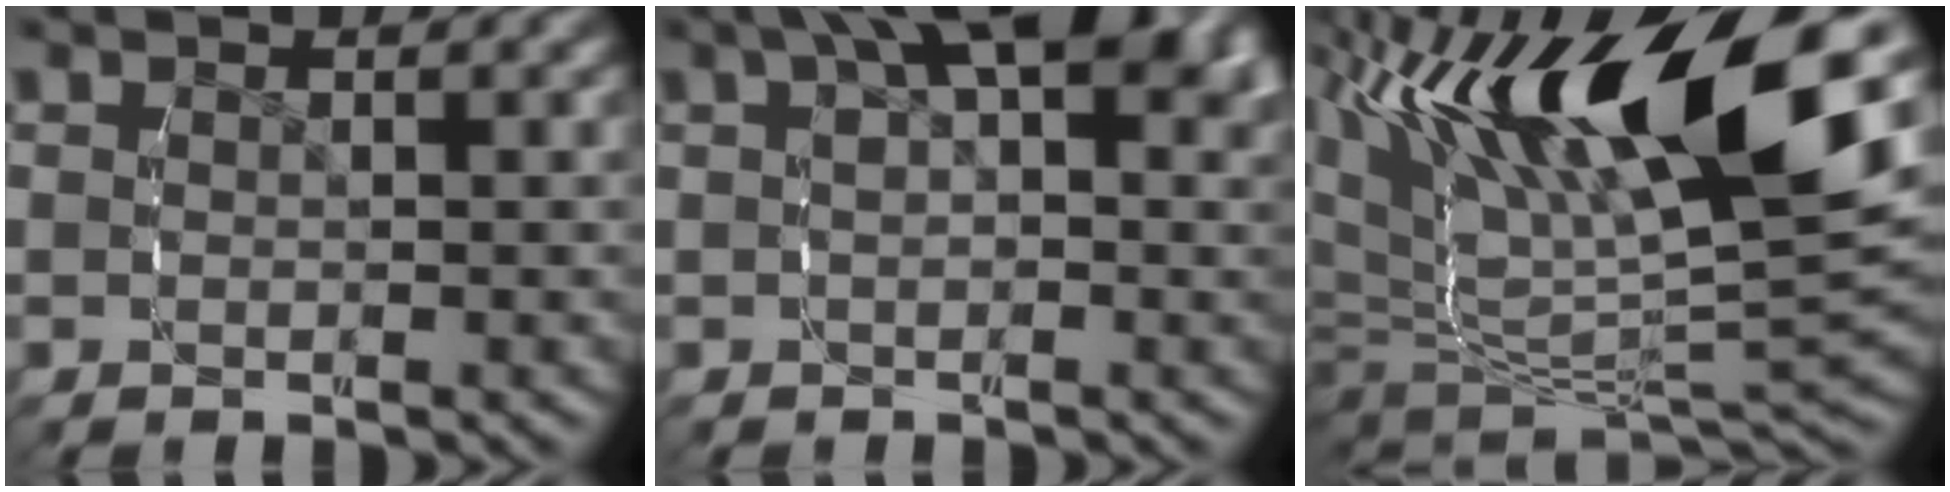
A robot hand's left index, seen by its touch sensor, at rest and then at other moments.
{"total": 7.7, "force": [3.1, 3.4, 6.2], "torque": [-0.080, 0.012, 0.038]}
{"total": 14.9, "force": [2.3, 7.9, 12.4], "torque": [-0.234, -0.009, 0.042]}